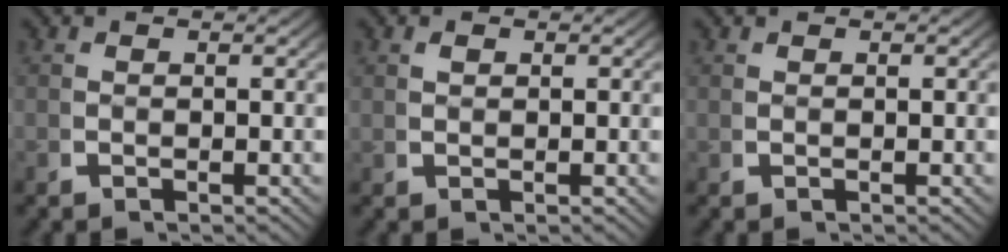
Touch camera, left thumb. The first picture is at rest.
{"total": 0.7, "force": [0.6, 0.2, 0.3], "torque": [-0.010, -0.003, 0.016]}
{"total": 0.0}